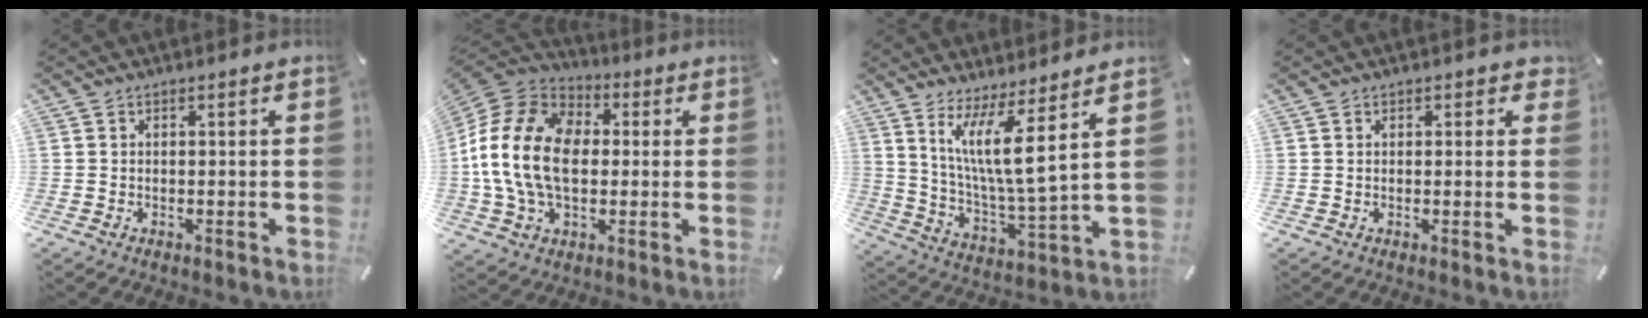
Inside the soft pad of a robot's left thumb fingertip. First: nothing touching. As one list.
[{"total": 17.8, "force": [-0.6, 13.0, 12.1], "torque": [-0.267, 0.023, -0.016]}, {"total": 12.0, "force": [6.8, 0.9, 9.9], "torque": [-0.198, -0.045, 0.111]}, {"total": 1.2, "force": [0.7, 0.9, 0.4], "torque": [0.007, -0.002, 0.009]}]